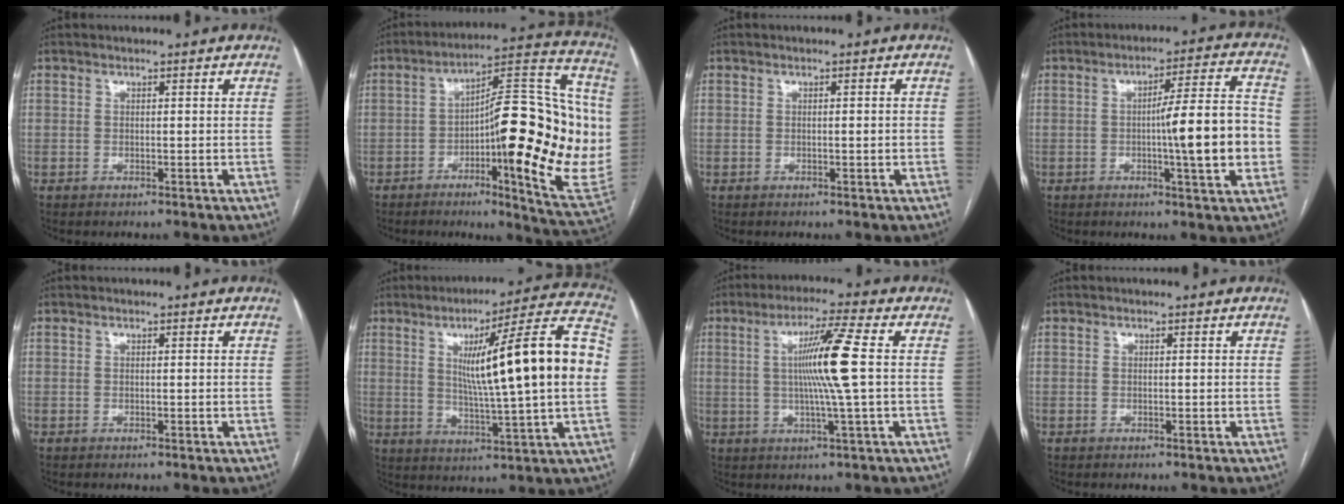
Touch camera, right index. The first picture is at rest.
{"total": 24.5, "force": [-1.7, 4.6, 24.0], "torque": [-0.274, 0.035, -0.019]}
{"total": 1.2, "force": [-0.2, 0.1, 1.2], "torque": [-0.016, 0.000, -0.001]}
{"total": 12.3, "force": [-1.8, 0.5, 12.2], "torque": [-0.176, 0.009, -0.028]}
{"total": 0.0}
{"total": 19.7, "force": [2.4, -0.3, 19.5], "torque": [-0.290, 0.011, 0.029]}
{"total": 9.6, "force": [0.9, -1.5, 9.5], "torque": [-0.173, -0.002, 0.017]}
{"total": 0.0}